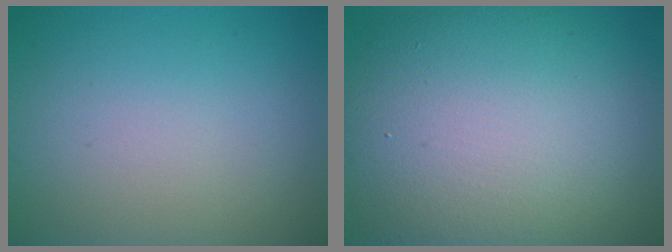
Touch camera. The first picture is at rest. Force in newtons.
{"total": 14.2, "press": 14.1, "slide": 1.1}